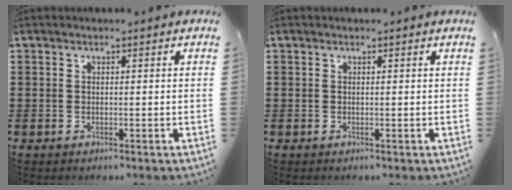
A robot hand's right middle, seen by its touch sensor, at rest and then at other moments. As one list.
[{"total": 0.0}]